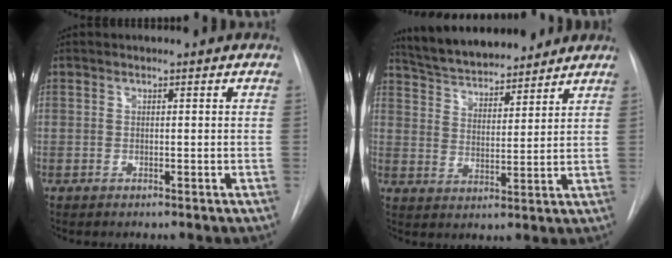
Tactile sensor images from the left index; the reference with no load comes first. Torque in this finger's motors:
{"motor_torque": [0.08, -0.63, 0.19, 0.05]}